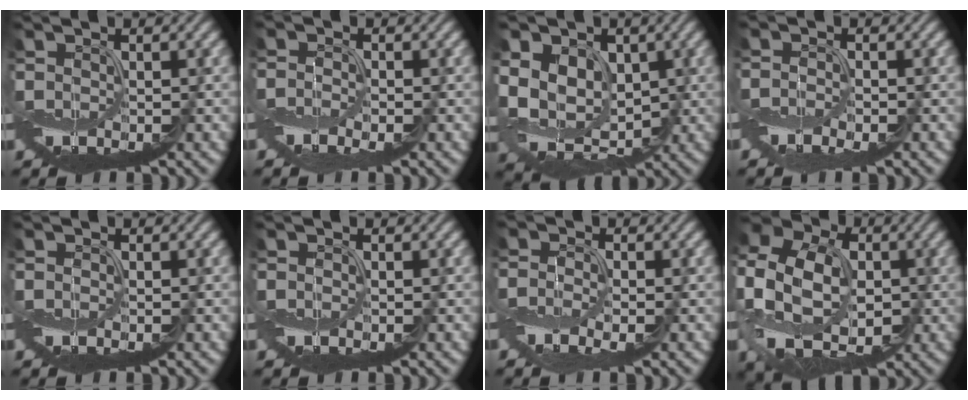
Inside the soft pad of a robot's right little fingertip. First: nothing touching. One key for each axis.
{"total": 1.8, "fx": -1.3, "fy": 0.7, "fz": 1.0, "tx": -0.025, "ty": -0.003, "tz": -0.030}
{"total": 8.5, "fx": 1.4, "fy": 6.6, "fz": 5.1, "tx": -0.110, "ty": 0.000, "tz": 0.021}
{"total": 1.9, "fx": -1.5, "fy": 0.7, "fz": 0.9, "tx": -0.022, "ty": -0.004, "tz": -0.035}
{"total": 0.0}
{"total": 0.0}
{"total": 2.3, "fx": -1.2, "fy": 1.1, "fz": 1.5, "tx": -0.039, "ty": -0.002, "tz": -0.031}
{"total": 12.4, "fx": -0.8, "fy": 9.5, "fz": 7.9, "tx": -0.187, "ty": 0.004, "tz": -0.017}